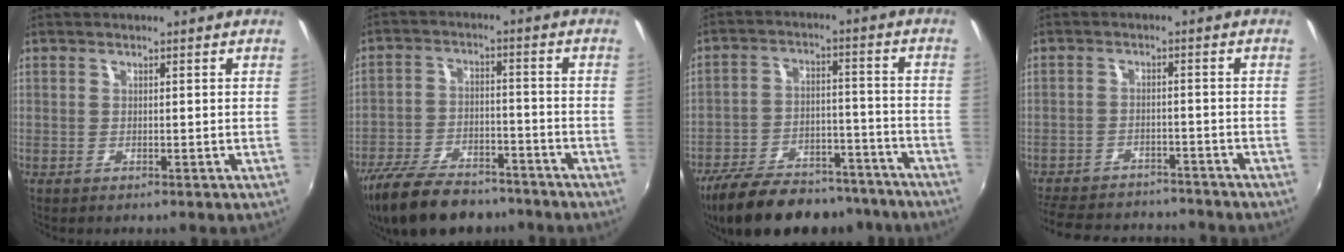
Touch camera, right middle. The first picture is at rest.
{"total": 18.5, "force": [-14.5, 7.4, 8.8], "torque": [-0.195, -0.021, -0.233]}
{"total": 23.7, "force": [-19.5, 8.8, 10.1], "torque": [-0.202, 0.002, -0.269]}
{"total": 17.1, "force": [-14.9, 6.0, 6.0], "torque": [-0.149, 0.004, -0.211]}